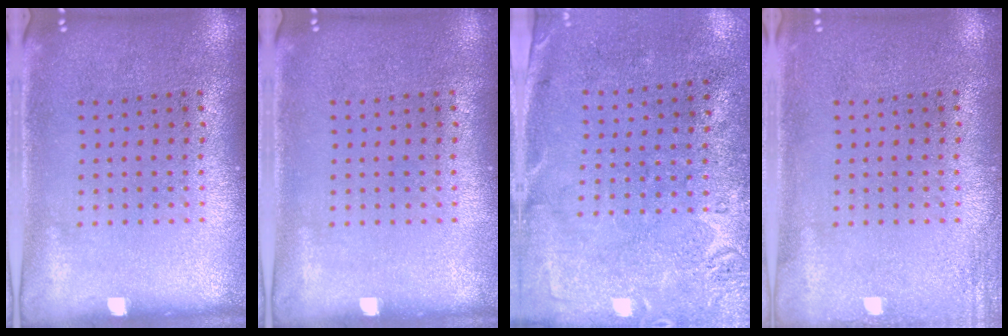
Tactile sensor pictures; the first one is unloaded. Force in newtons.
{"total": 0.0}
{"total": 2.8, "press": 2.2, "slide": 1.7}
{"total": 1.4, "press": 1.4, "slide": 0.2}